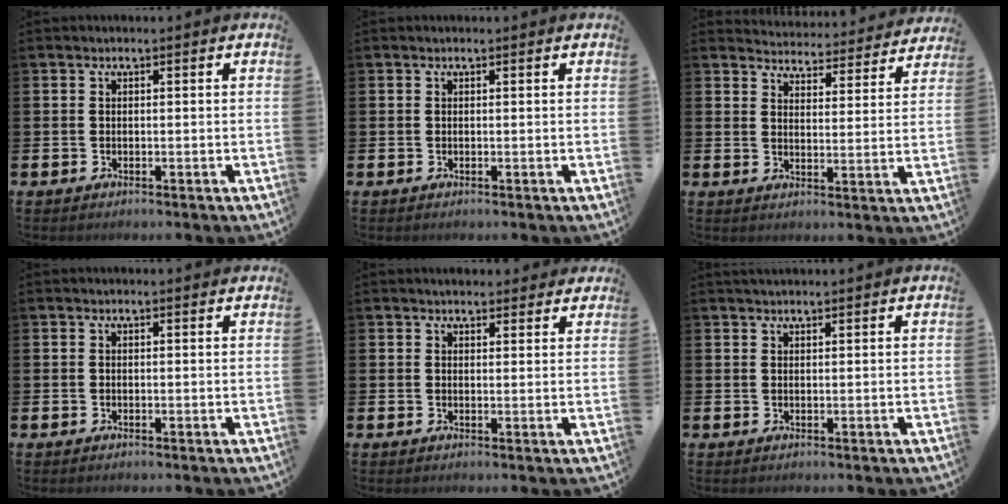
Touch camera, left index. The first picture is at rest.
{"total": 0.0}
{"total": 4.4, "force": [4.4, 0.7, 0.0], "torque": [-0.018, -0.040, 0.073]}
{"total": 0.0}
{"total": 2.5, "force": [2.3, 0.7, 0.0], "torque": [0.005, -0.008, 0.041]}
{"total": 1.3, "force": [1.2, 0.2, 0.3], "torque": [0.004, -0.002, 0.020]}